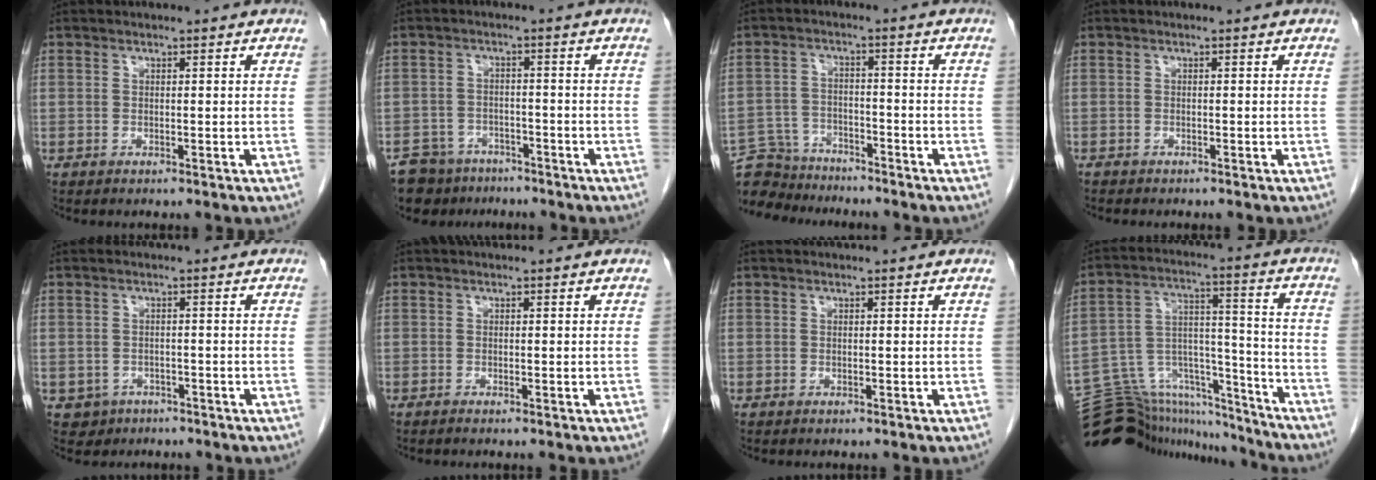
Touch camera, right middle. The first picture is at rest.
{"total": 8.2, "force": [-6.5, 4.8, 1.2], "torque": [-0.022, 0.005, -0.099]}
{"total": 8.4, "force": [-8.0, 2.5, 0.0], "torque": [-0.003, 0.012, -0.142]}
{"total": 1.1, "force": [-1.0, 0.3, 0.4], "torque": [-0.012, -0.002, -0.016]}
{"total": 2.9, "force": [-1.6, 2.5, 0.1], "torque": [-0.005, 0.009, -0.020]}
{"total": 0.6, "force": [-0.4, 0.1, 0.4], "torque": [-0.008, -0.001, -0.004]}
{"total": 0.0}
{"total": 18.4, "force": [-17.1, 6.1, 3.1], "torque": [-0.071, 0.070, -0.259]}